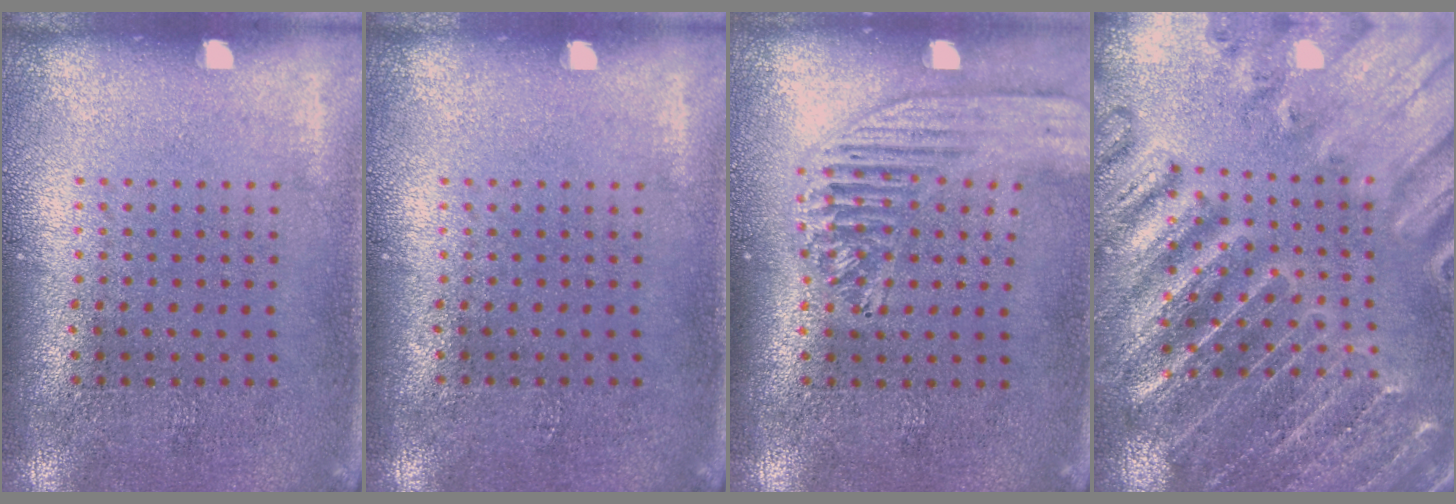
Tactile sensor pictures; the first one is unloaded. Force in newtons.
{"total": 0.0}
{"total": 1.7, "press": 1.5, "slide": 0.7}
{"total": 3.5, "press": 3.4, "slide": 0.8}